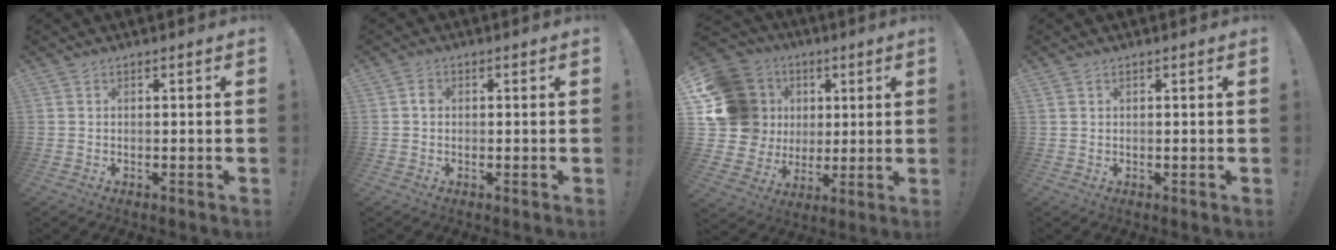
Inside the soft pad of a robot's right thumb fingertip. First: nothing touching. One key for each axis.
{"total": 1.7, "fx": -0.1, "fy": 1.4, "fz": 0.9, "tx": -0.012, "ty": 0.005, "tz": -0.004}
{"total": 20.1, "fx": 4.5, "fy": 17.2, "fz": 9.4, "tx": -0.195, "ty": -0.015, "tz": 0.121}
{"total": 0.7, "fx": 0.5, "fy": 0.5, "fz": 0.2, "tx": -0.006, "ty": 0.001, "tz": 0.010}